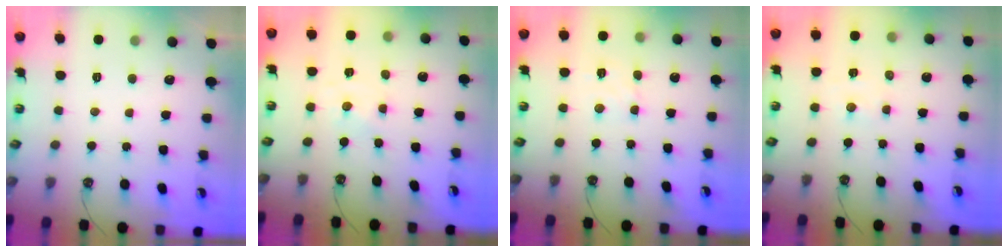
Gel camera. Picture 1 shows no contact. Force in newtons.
{"total": 0.0}
{"total": 3.0, "press": 2.9, "slide": 0.5}
{"total": 3.4, "press": 3.3, "slide": 0.6}